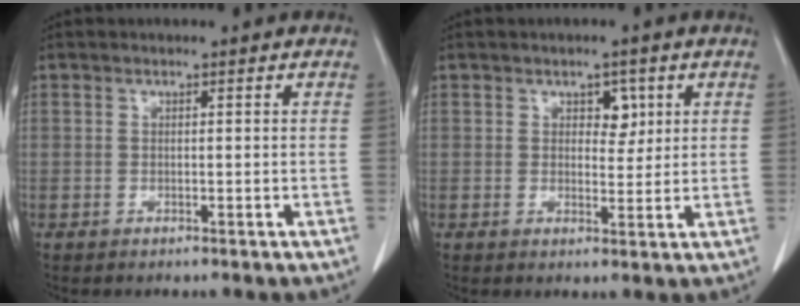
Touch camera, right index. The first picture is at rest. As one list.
[{"total": 3.1, "force": [1.3, 1.9, 2.1], "torque": [-0.022, 0.003, 0.020]}]